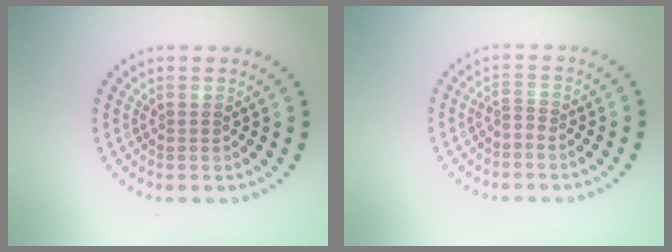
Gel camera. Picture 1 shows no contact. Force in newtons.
{"total": 0.8, "press": 0.3, "slide": 0.8}